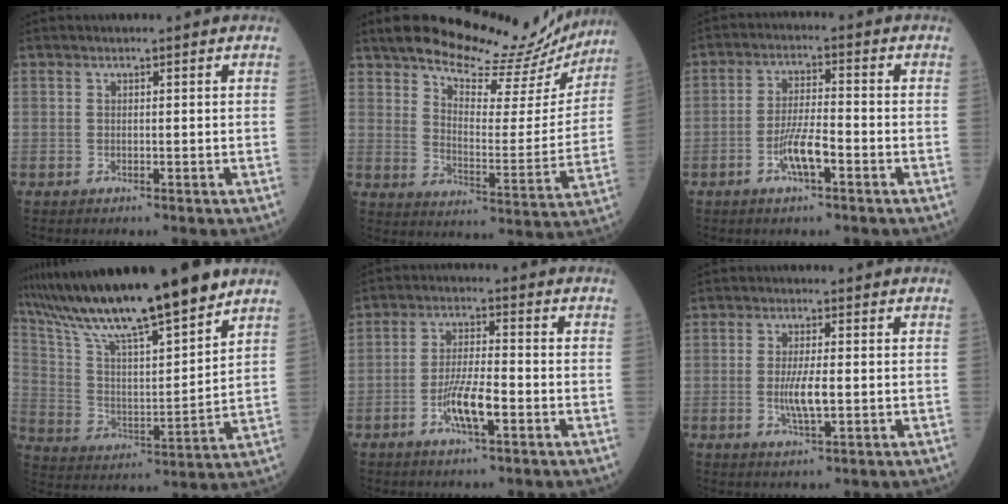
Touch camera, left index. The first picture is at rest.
{"total": 19.2, "force": [17.4, 4.9, 6.3], "torque": [-0.086, -0.030, 0.225]}
{"total": 5.6, "force": [-2.5, 1.1, 4.9], "torque": [-0.102, 0.000, -0.050]}
{"total": 20.0, "force": [16.3, 1.3, 11.5], "torque": [-0.201, 0.008, 0.289]}
{"total": 6.5, "force": [-2.6, 1.1, 5.8], "torque": [-0.118, -0.003, -0.051]}
{"total": 4.4, "force": [-0.5, 0.8, 4.3], "torque": [-0.092, -0.007, -0.009]}